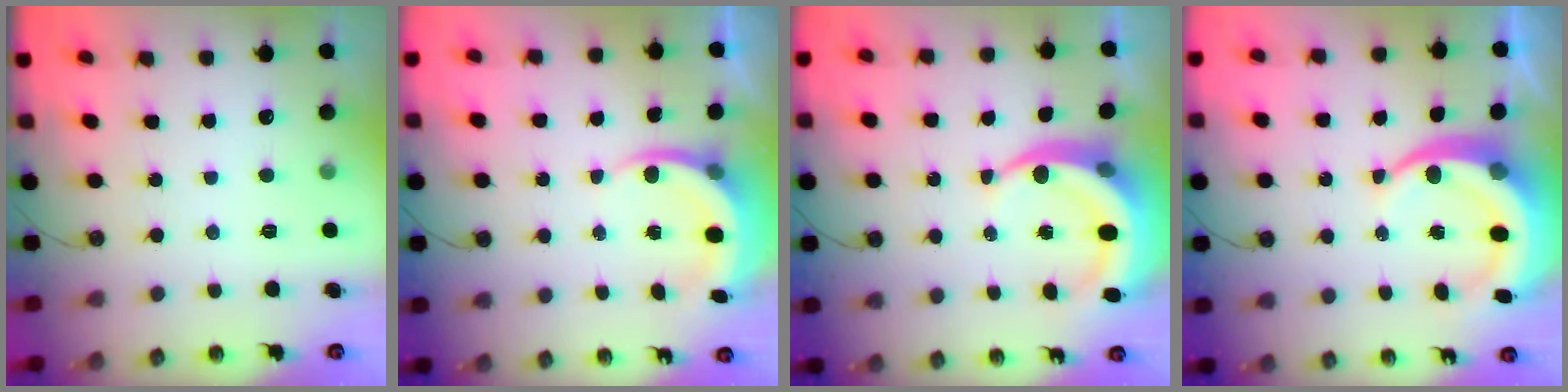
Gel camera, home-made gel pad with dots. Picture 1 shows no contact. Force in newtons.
{"total": 6.1, "press": 5.9, "slide": 1.6}
{"total": 9.5, "press": 9.5, "slide": 1.1}
{"total": 11.5, "press": 11.4, "slide": 1.6}